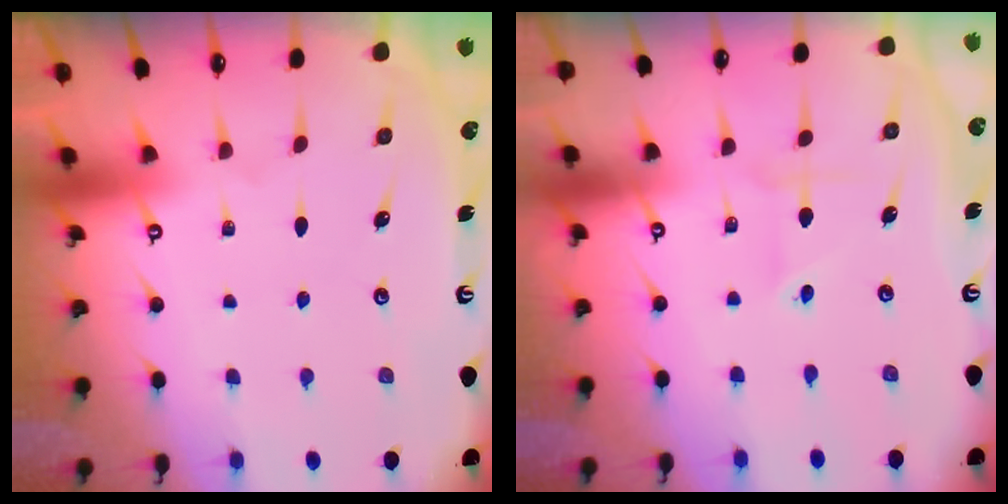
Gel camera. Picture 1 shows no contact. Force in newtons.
{"total": 1.8, "press": 1.7, "slide": 0.6}